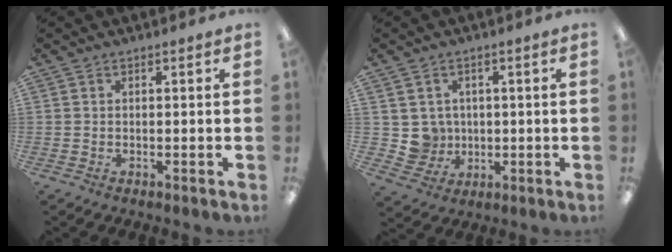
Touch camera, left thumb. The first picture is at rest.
{"total": 5.8, "force": [1.5, 5.6, 0.2], "torque": [-0.027, -0.003, 0.034]}